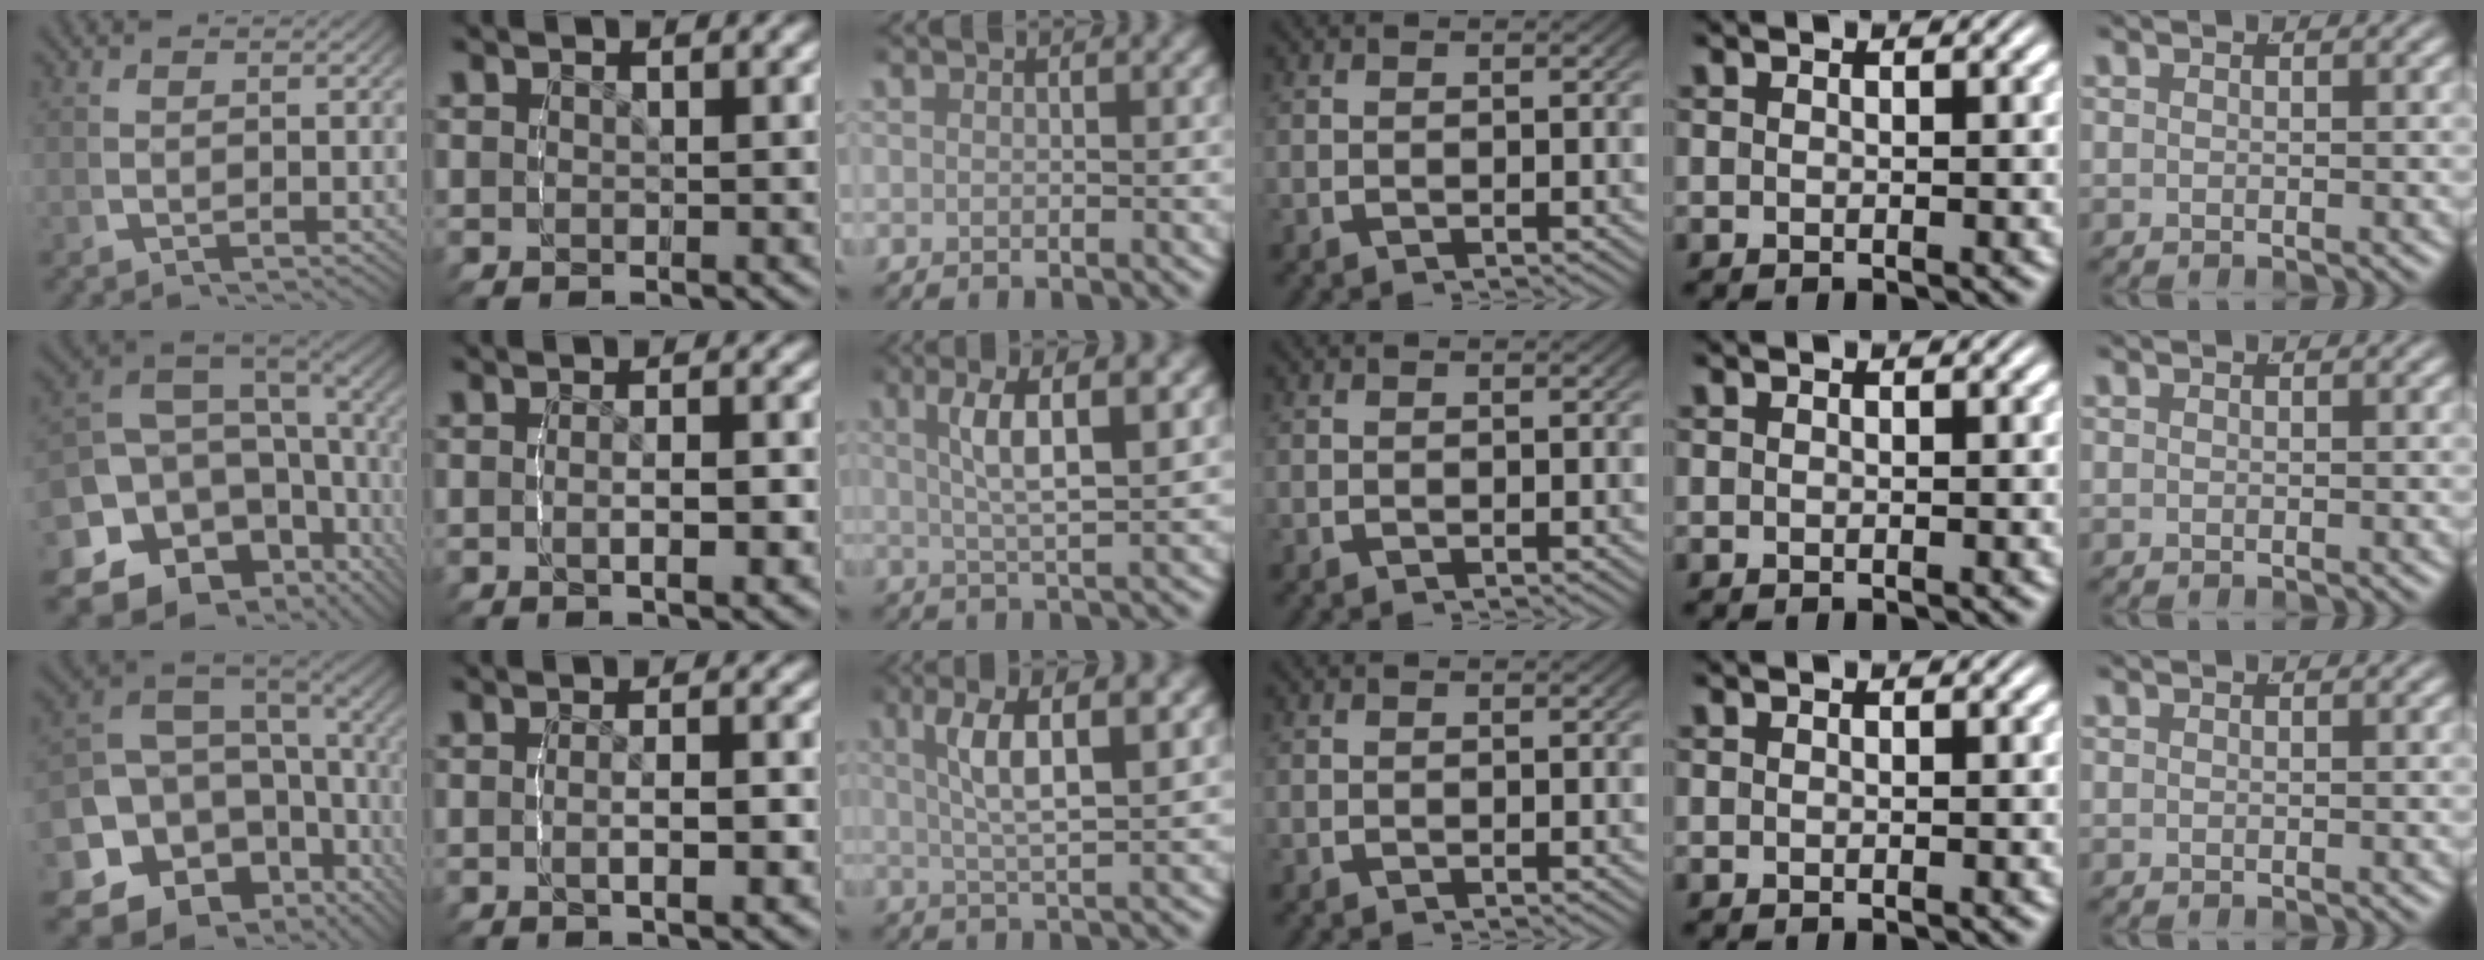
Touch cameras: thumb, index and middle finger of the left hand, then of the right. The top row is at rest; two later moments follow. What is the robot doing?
{"motion": "grasp_and_lifting", "object": "sponge"}